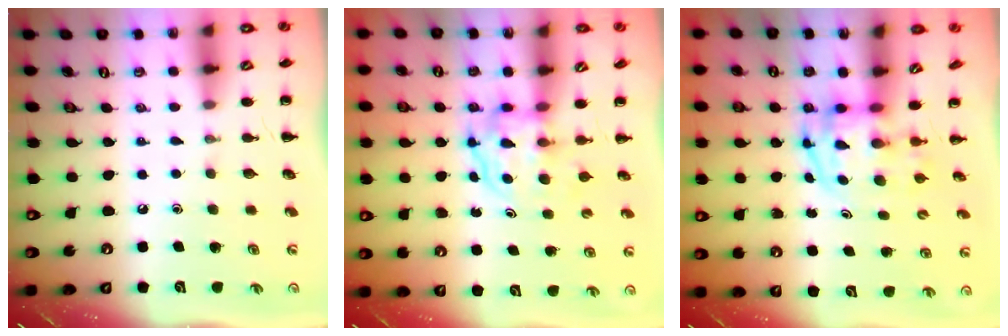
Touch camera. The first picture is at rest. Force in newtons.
{"total": 3.8, "press": 3.8, "slide": 0.2}
{"total": 3.8, "press": 3.7, "slide": 0.6}